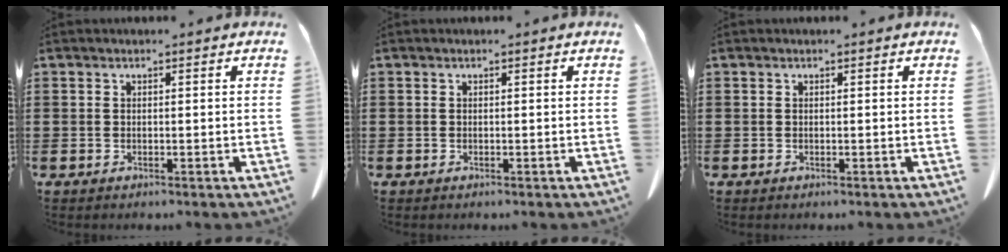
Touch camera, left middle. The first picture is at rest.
{"total": 0.0}
{"total": 0.0}